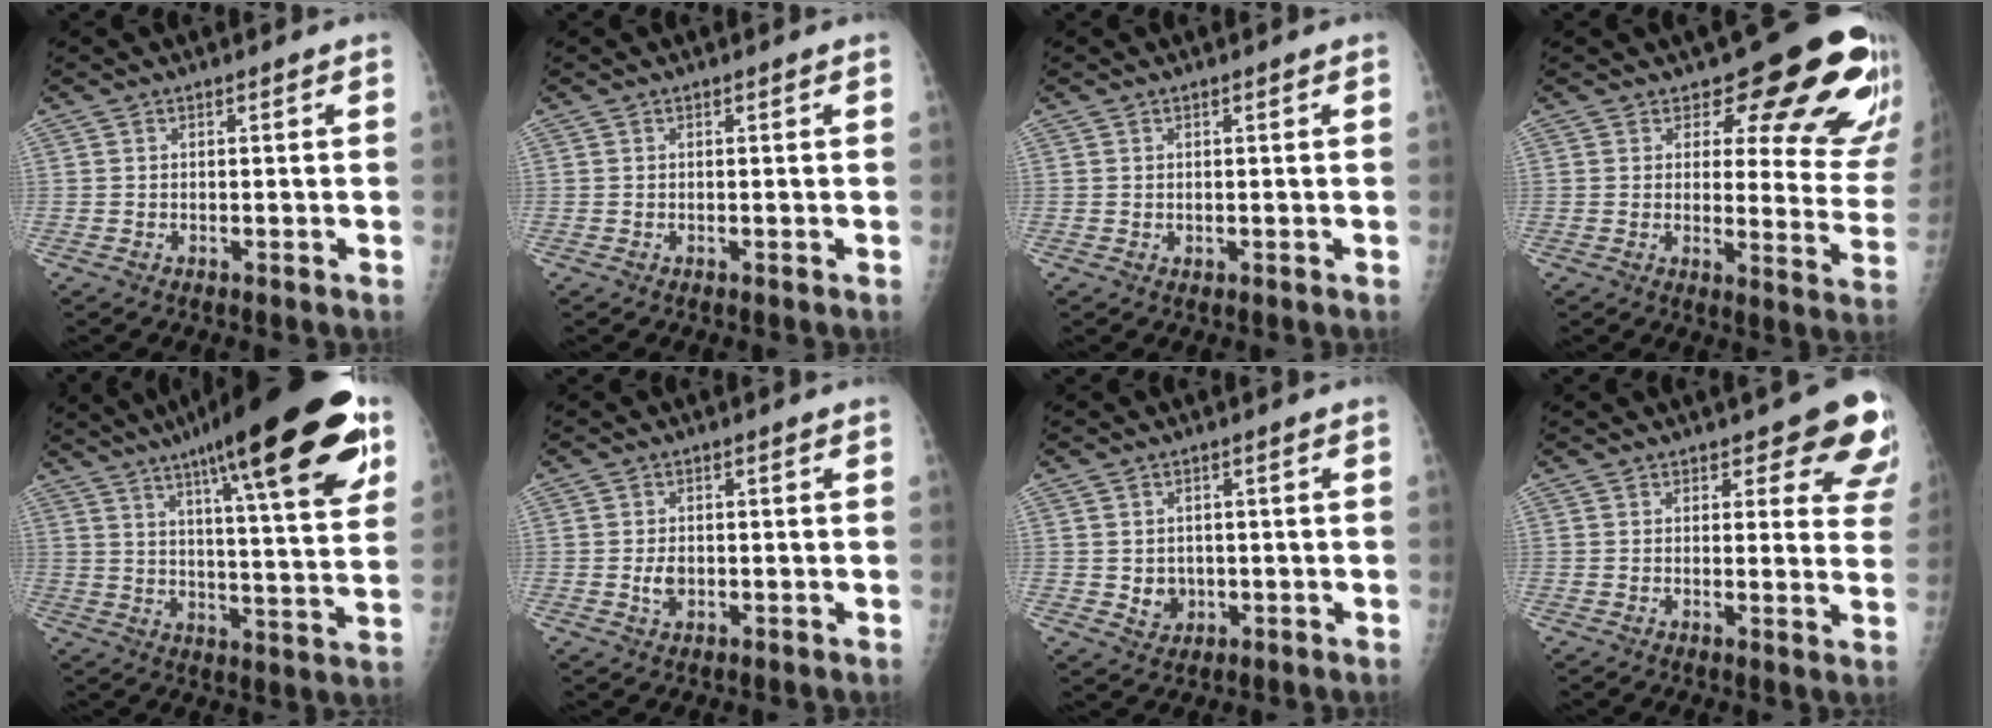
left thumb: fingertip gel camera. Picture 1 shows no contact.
{"total": 0.0}
{"total": 0.7, "force": [0.3, 0.5, 0.4], "torque": [0.001, -0.001, 0.004]}
{"total": 18.3, "force": [12.2, 7.4, 11.4], "torque": [-0.086, -0.081, 0.129]}
{"total": 27.6, "force": [15.4, 5.7, 22.2], "torque": [-0.312, -0.032, 0.223]}
{"total": 2.7, "force": [-0.3, 1.9, 1.9], "torque": [-0.026, 0.000, -0.002]}
{"total": 3.7, "force": [-0.2, 3.3, 1.7], "torque": [-0.011, -0.001, 0.008]}
{"total": 10.6, "force": [7.7, 4.5, 5.9], "torque": [-0.013, -0.039, 0.073]}